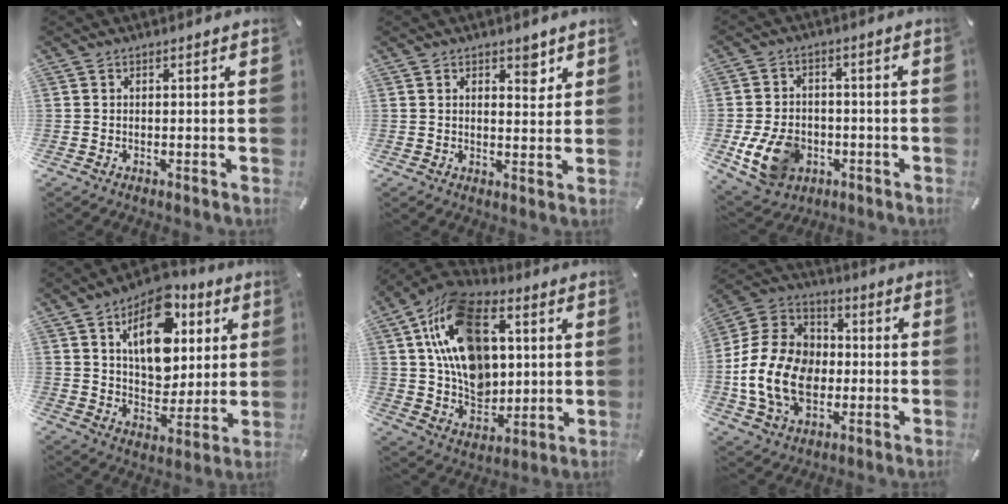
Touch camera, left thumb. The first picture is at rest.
{"total": 4.2, "force": [2.6, 2.4, 2.2], "torque": [-0.011, -0.018, 0.037]}
{"total": 11.4, "force": [-3.3, 8.7, 6.6], "torque": [-0.141, 0.007, -0.059]}
{"total": 16.7, "force": [7.2, 11.0, 10.3], "torque": [-0.142, -0.023, 0.126]}
{"total": 20.3, "force": [6.3, 14.5, 12.7], "torque": [-0.249, -0.016, 0.113]}
{"total": 17.7, "force": [-2.9, 13.8, 10.8], "torque": [-0.242, 0.025, -0.052]}